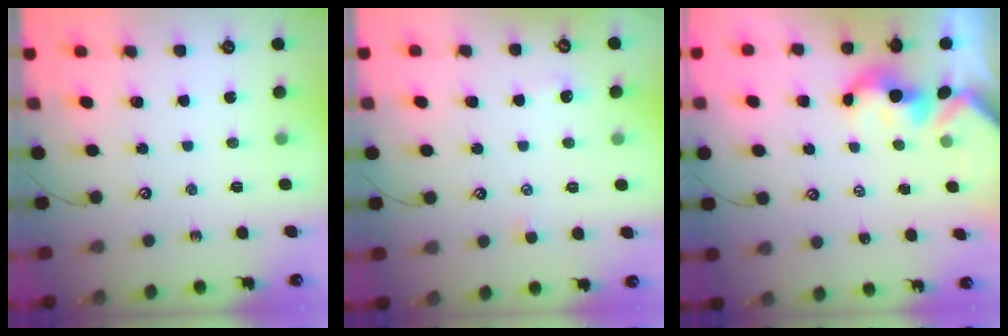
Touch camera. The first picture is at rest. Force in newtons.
{"total": 1.8, "press": 1.7, "slide": 0.5}
{"total": 2.4, "press": 2.4, "slide": 0.3}